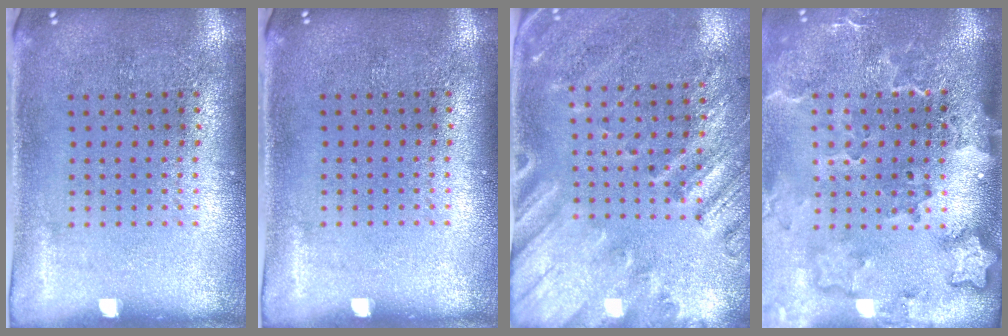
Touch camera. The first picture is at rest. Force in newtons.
{"total": 0.0}
{"total": 2.5, "press": 2.0, "slide": 1.6}
{"total": 3.0, "press": 2.3, "slide": 1.9}